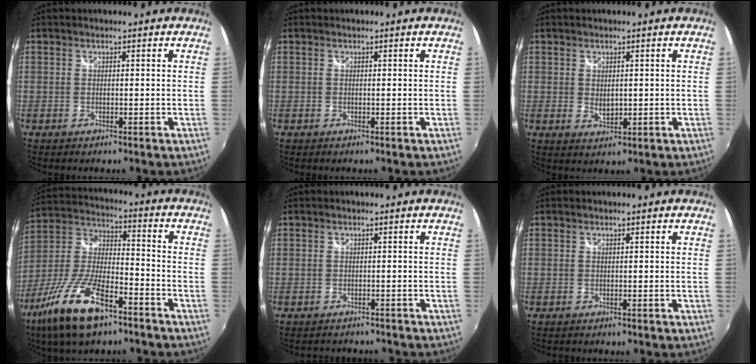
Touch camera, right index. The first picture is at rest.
{"total": 0.0}
{"total": 2.7, "force": [0.3, 1.8, 2.0], "torque": [-0.031, -0.003, 0.008]}
{"total": 17.6, "force": [-10.9, 6.0, 12.5], "torque": [-0.271, -0.024, -0.206]}
{"total": 2.5, "force": [-2.1, 1.2, 0.3], "torque": [-0.003, -0.001, -0.030]}
{"total": 0.0}